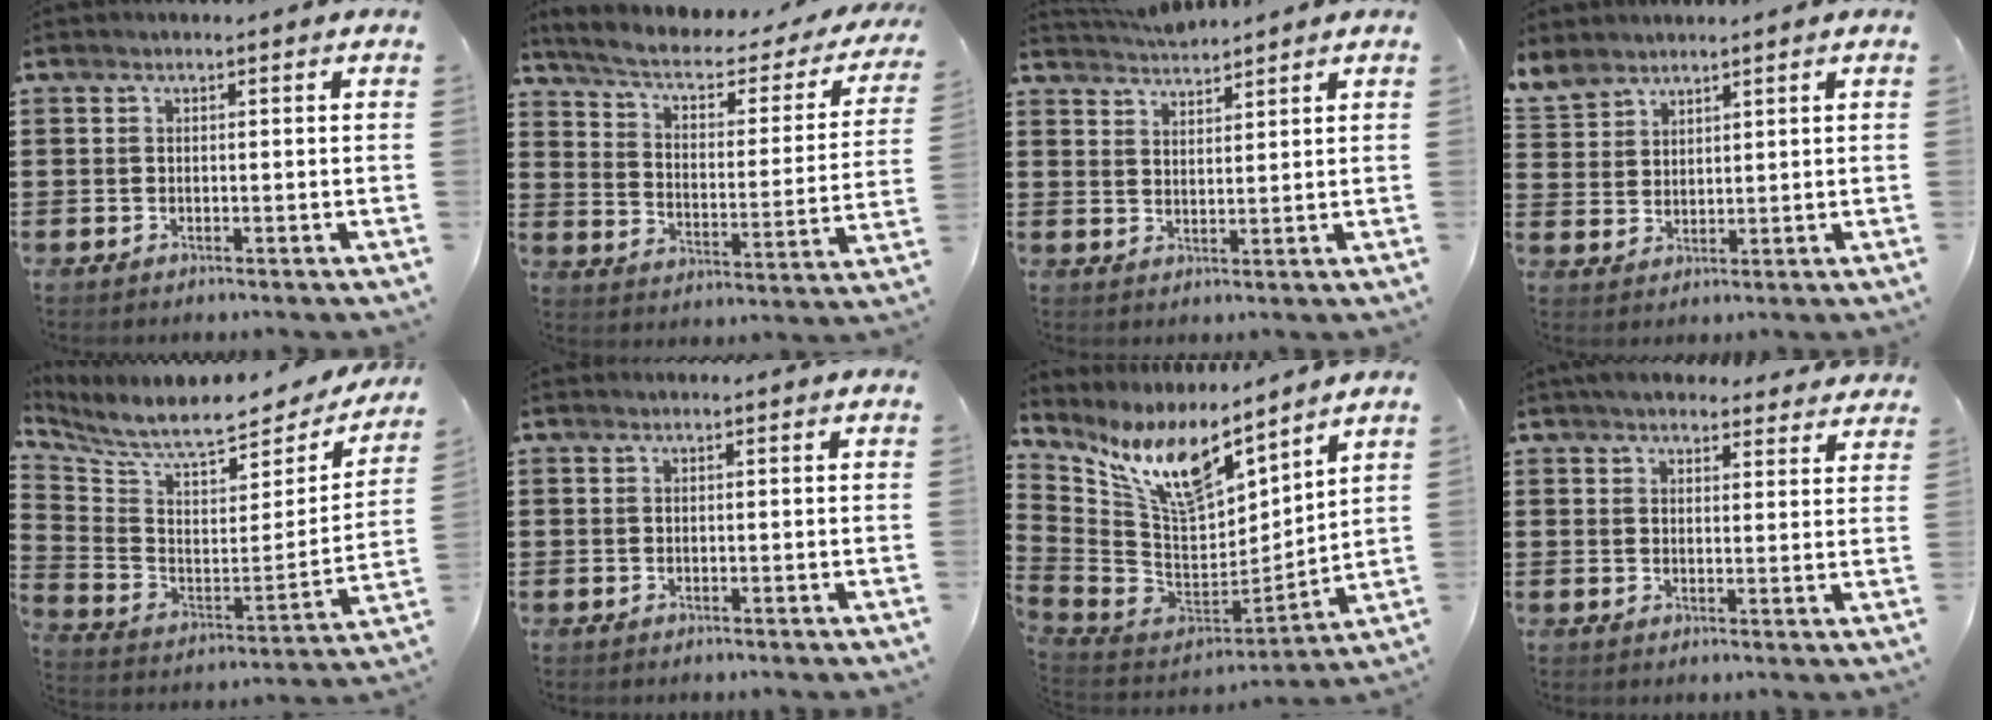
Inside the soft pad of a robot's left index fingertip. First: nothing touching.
{"total": 4.5, "force": [2.6, 1.6, 3.3], "torque": [-0.077, -0.021, 0.035]}
{"total": 3.2, "force": [3.2, 0.1, 0.0], "torque": [-0.009, -0.008, 0.061]}
{"total": 4.2, "force": [3.6, 2.1, 0.5], "torque": [-0.026, -0.003, 0.070]}
{"total": 7.8, "force": [6.9, 1.0, 3.5], "torque": [-0.103, -0.060, 0.113]}
{"total": 0.0}
{"total": 13.0, "force": [8.4, 5.1, 8.5], "torque": [-0.202, -0.048, 0.153]}
{"total": 4.0, "force": [3.7, 1.2, 0.9], "torque": [-0.021, -0.009, 0.068]}